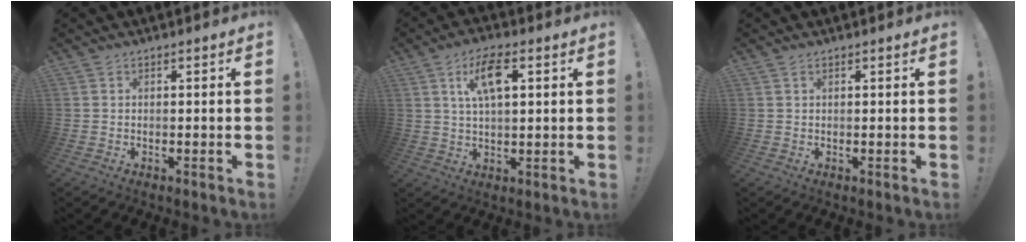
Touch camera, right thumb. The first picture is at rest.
{"total": 9.6, "force": [3.6, 4.2, 7.9], "torque": [-0.125, 0.001, 0.059]}
{"total": 0.8, "force": [0.6, 0.2, 0.4], "torque": [-0.001, -0.003, 0.011]}